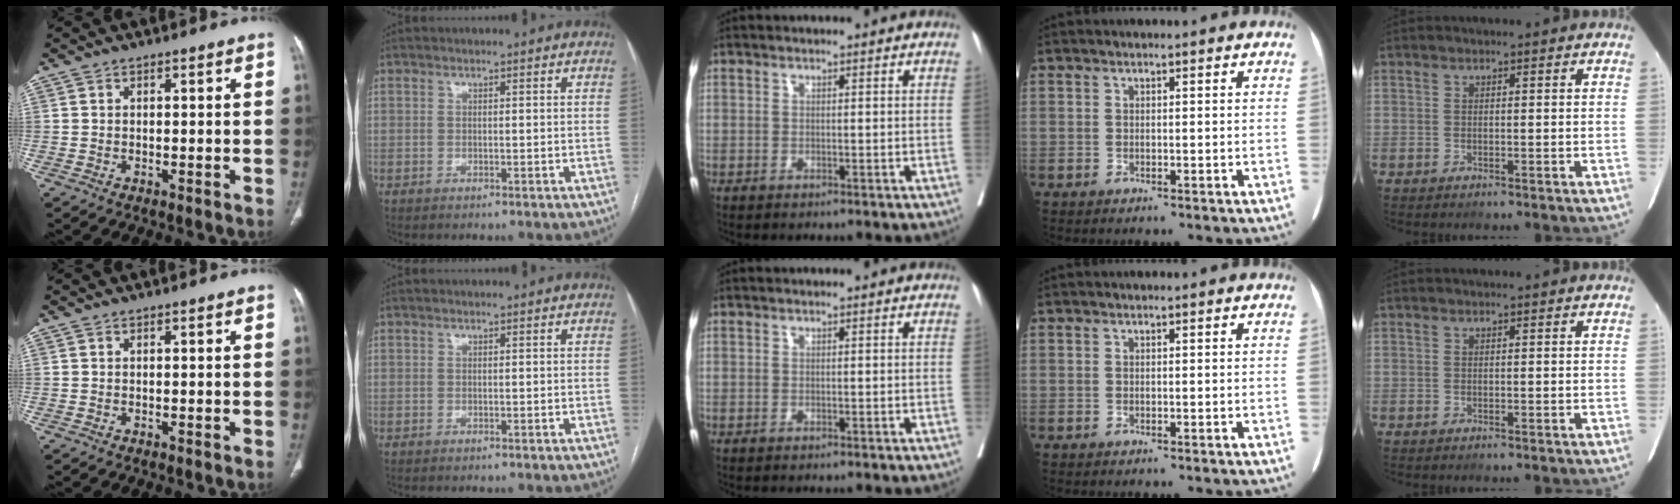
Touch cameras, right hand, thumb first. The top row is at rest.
{}